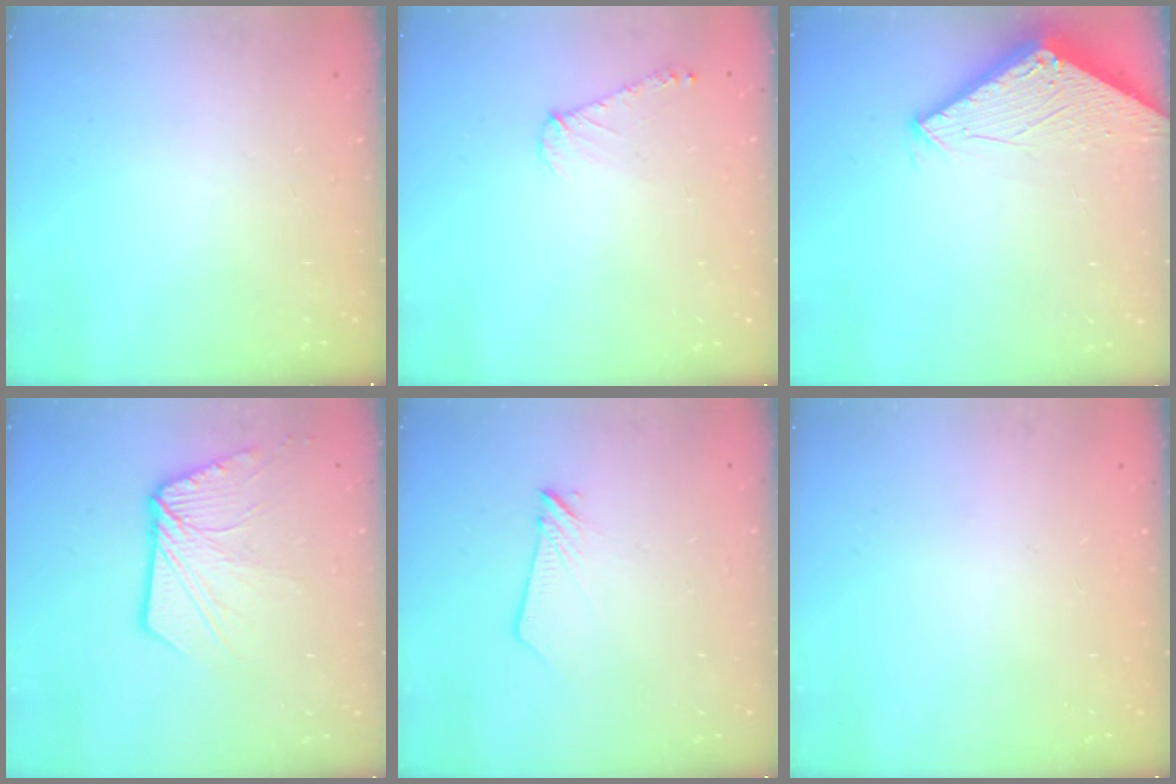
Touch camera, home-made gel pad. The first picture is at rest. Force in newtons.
{"total": 4.8, "press": 4.7, "slide": 0.7}
{"total": 2.9, "press": 2.9, "slide": 0.2}
{"total": 10.5, "press": 10.5, "slide": 1.2}
{"total": 3.9, "press": 3.9, "slide": 0.4}
{"total": 0.0}